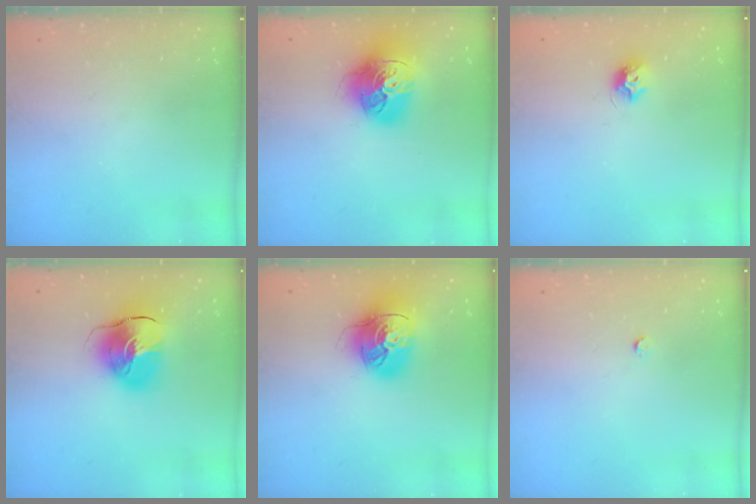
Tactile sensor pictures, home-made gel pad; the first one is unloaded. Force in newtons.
{"total": 16.7, "press": 16.6, "slide": 1.9}
{"total": 7.1, "press": 7.1, "slide": 0.5}
{"total": 13.9, "press": 13.8, "slide": 2.1}
{"total": 16.2, "press": 16.1, "slide": 2.0}
{"total": 2.2, "press": 2.2, "slide": 0.3}